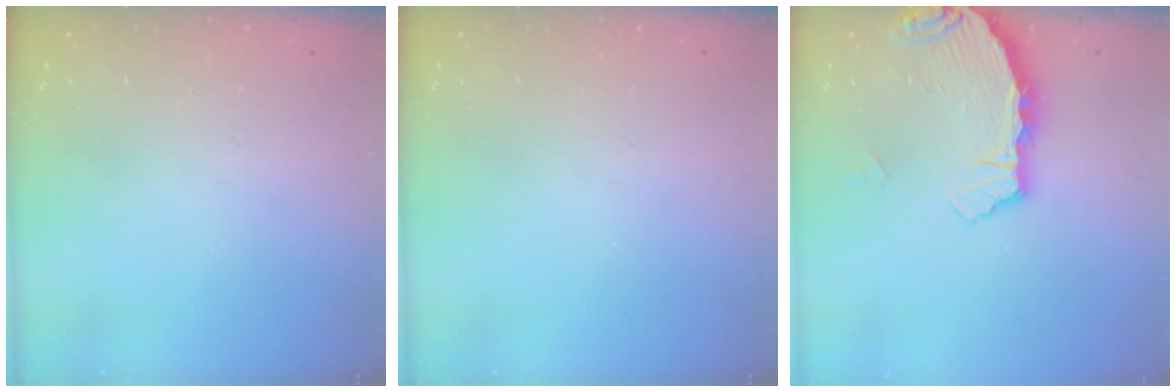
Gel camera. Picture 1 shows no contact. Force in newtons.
{"total": 0.0}
{"total": 3.4, "press": 3.4, "slide": 0.4}